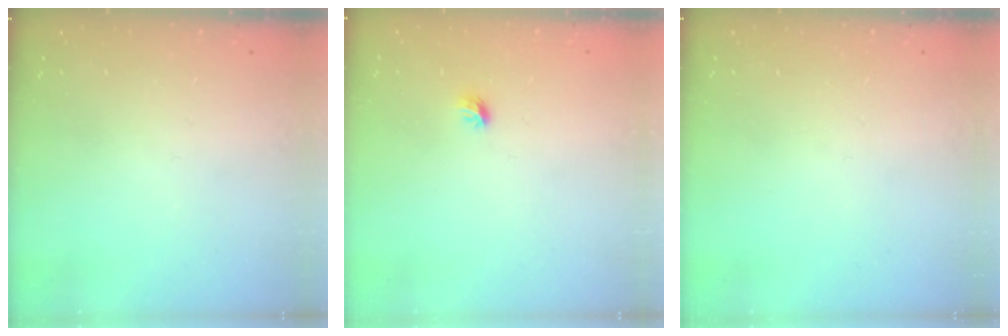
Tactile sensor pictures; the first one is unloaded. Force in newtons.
{"total": 4.2, "press": 4.1, "slide": 1.0}
{"total": 0.0}